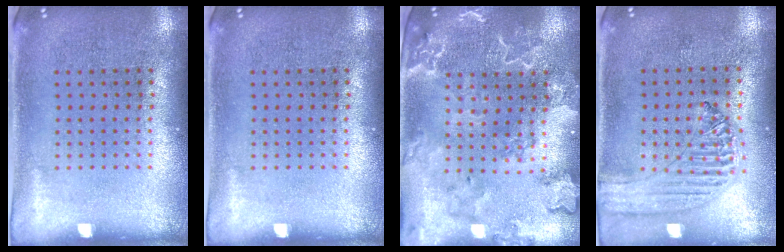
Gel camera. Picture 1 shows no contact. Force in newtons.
{"total": 0.0}
{"total": 2.7, "press": 2.5, "slide": 1.0}
{"total": 1.3, "press": 1.3, "slide": 0.1}